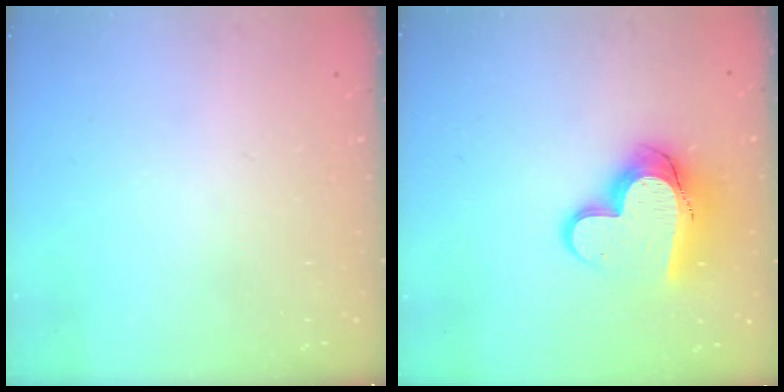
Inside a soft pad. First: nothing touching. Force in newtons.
{"total": 14.5, "press": 14.5, "slide": 1.2}